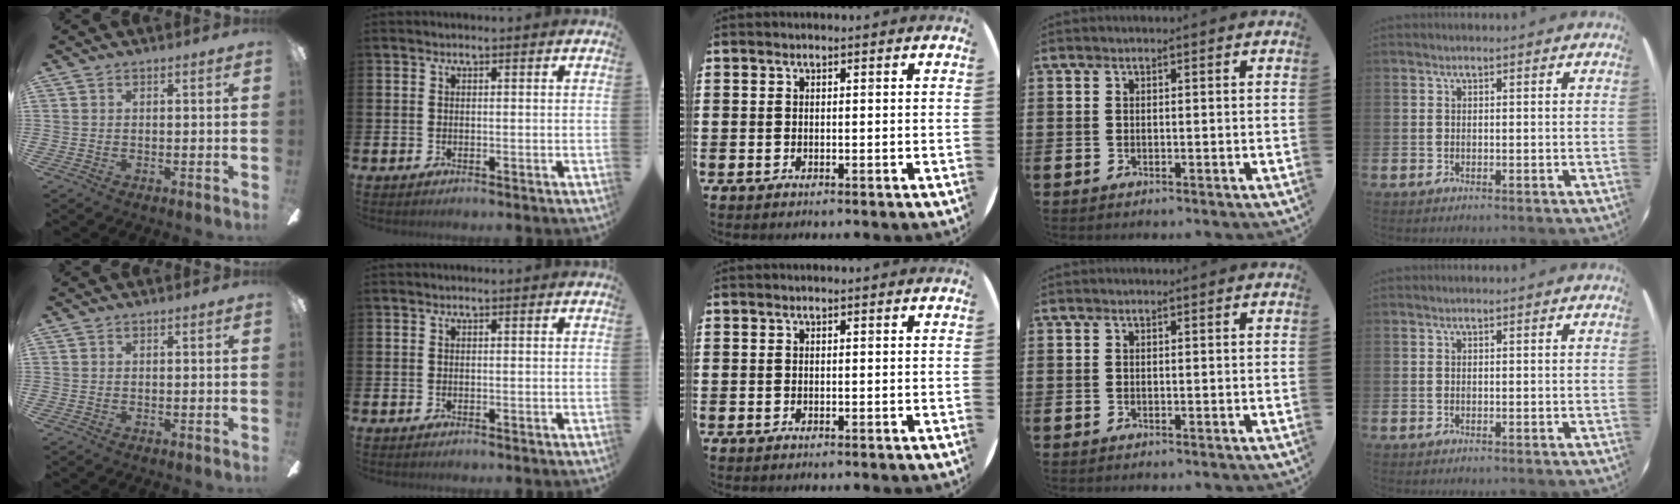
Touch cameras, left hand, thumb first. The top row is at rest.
{}